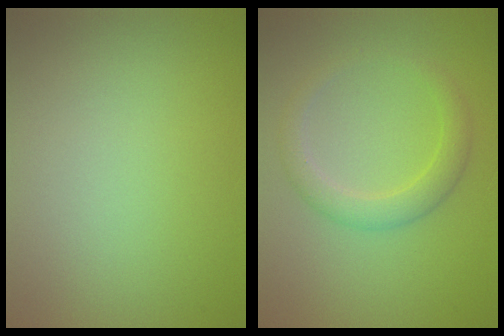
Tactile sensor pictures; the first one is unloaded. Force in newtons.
{"total": 2.5, "press": 2.5, "slide": 0.1}